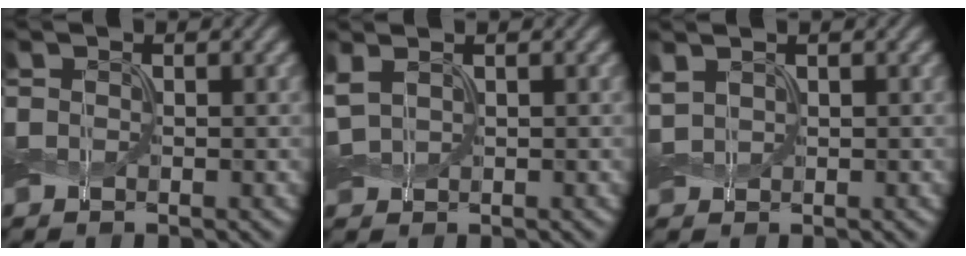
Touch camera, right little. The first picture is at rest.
{"total": 2.0, "force": [0.8, 1.2, 1.4], "torque": [-0.044, 0.009, 0.017]}
{"total": 1.3, "force": [0.7, 0.8, 0.8], "torque": [-0.023, 0.006, 0.016]}